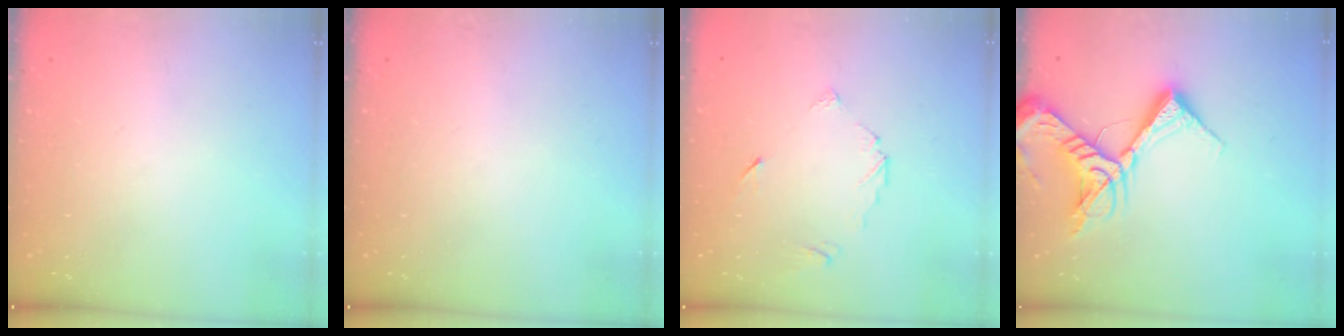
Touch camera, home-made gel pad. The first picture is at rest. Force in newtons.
{"total": 0.0}
{"total": 4.5, "press": 4.5, "slide": 0.5}
{"total": 14.6, "press": 14.5, "slide": 1.6}